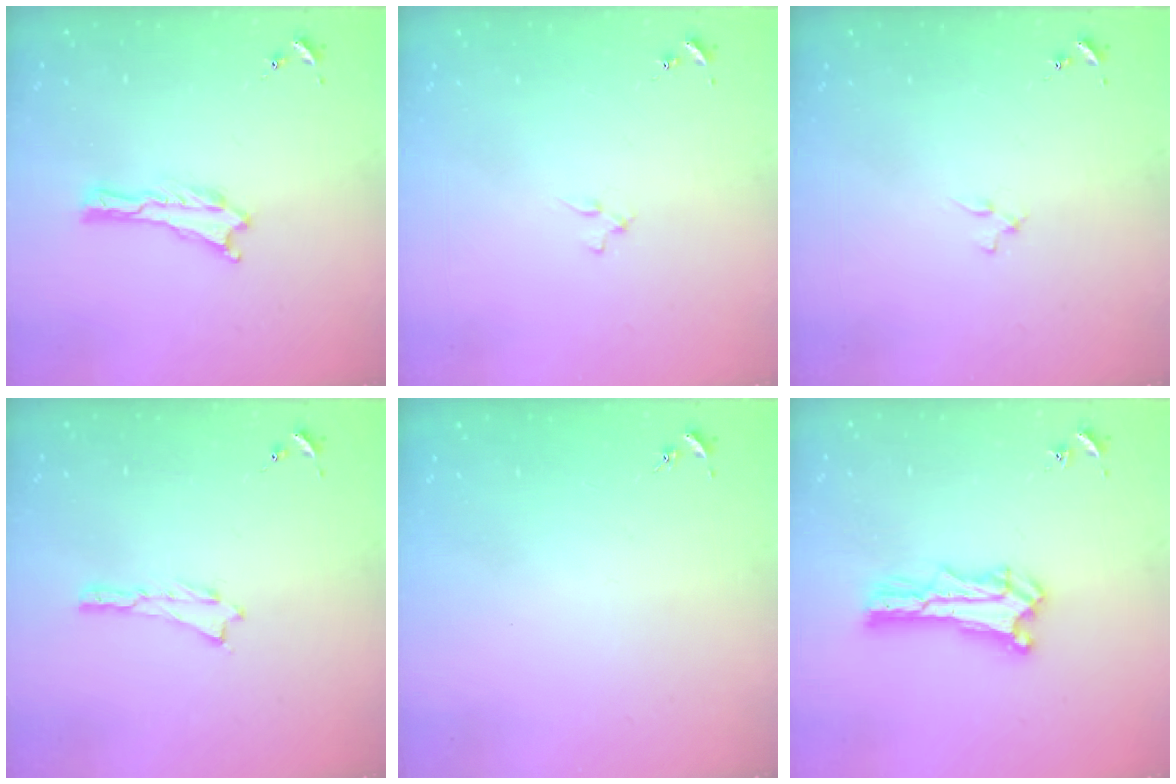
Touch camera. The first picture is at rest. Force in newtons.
{"total": 0.9, "press": 0.9, "slide": 0.2}
{"total": 0.9, "press": 0.9, "slide": 0.2}
{"total": 0.0}
{"total": 0.0}
{"total": 1.4, "press": 1.4, "slide": 0.2}